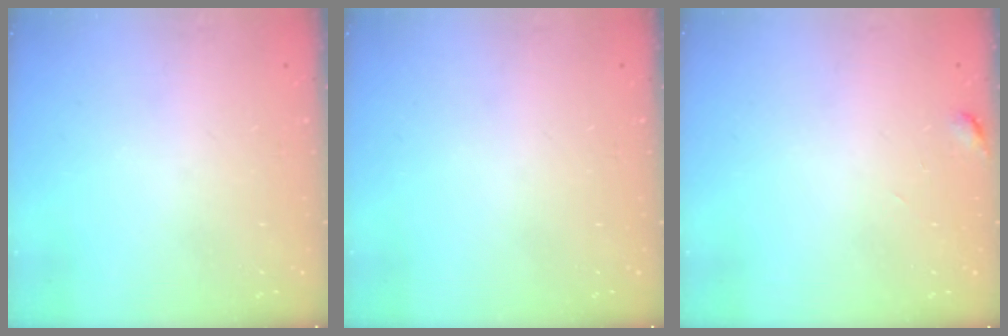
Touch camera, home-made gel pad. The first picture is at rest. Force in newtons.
{"total": 0.0}
{"total": 3.1, "press": 3.1, "slide": 0.3}